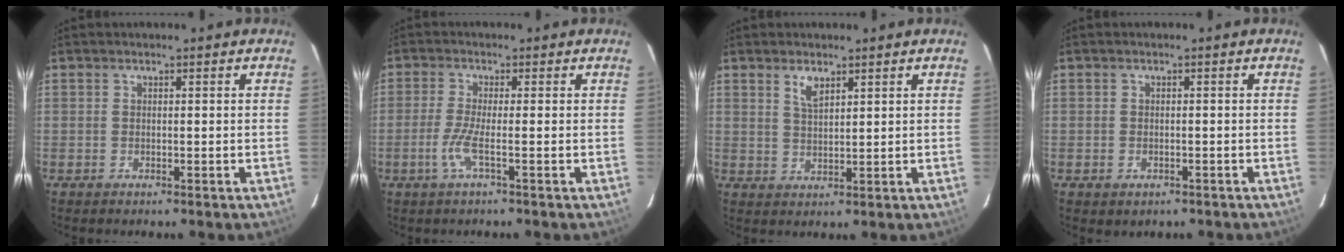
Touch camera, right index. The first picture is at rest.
{"total": 3.9, "force": [-1.6, -0.5, 3.5], "torque": [-0.085, -0.006, -0.035]}
{"total": 3.3, "force": [2.1, 1.2, 2.1], "torque": [-0.039, -0.001, 0.041]}
{"total": 1.9, "force": [-0.9, 1.6, 0.7], "torque": [-0.016, -0.003, -0.007]}